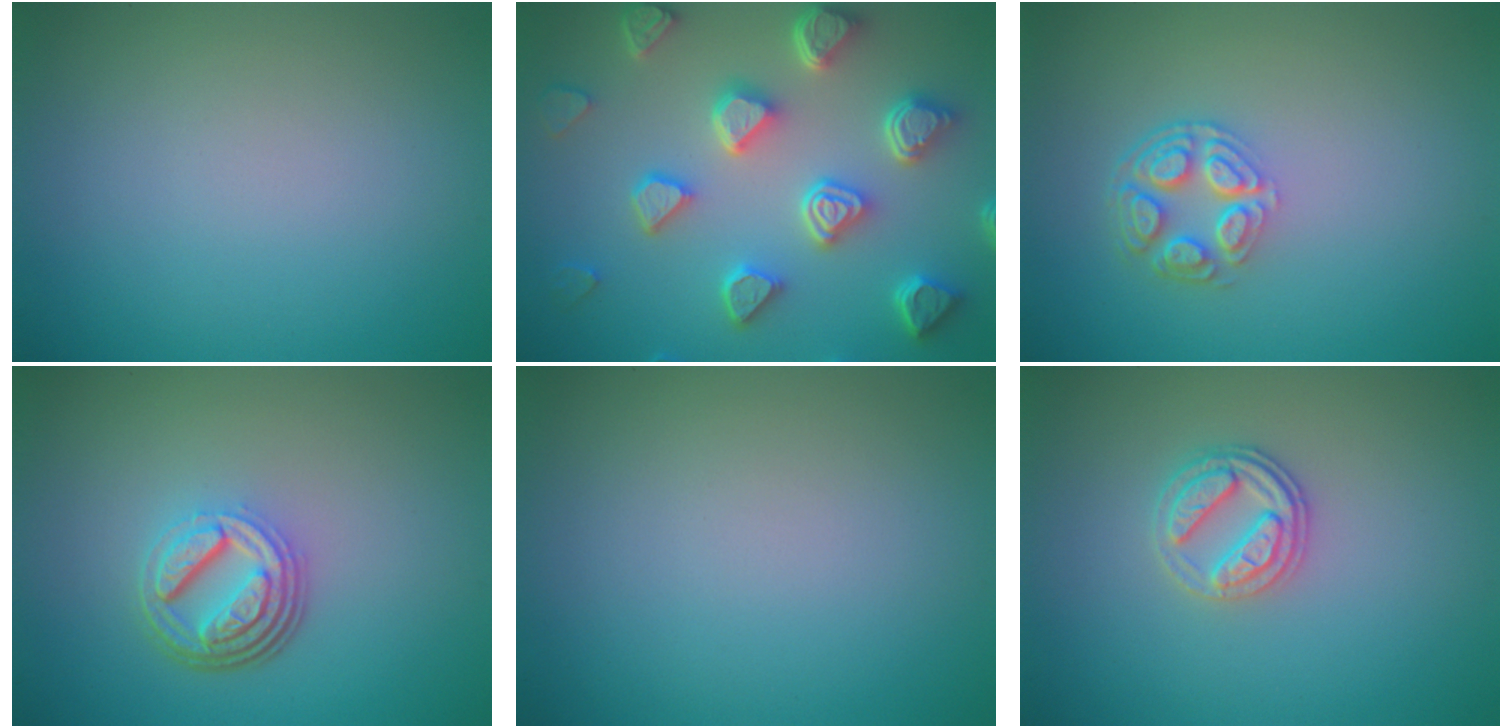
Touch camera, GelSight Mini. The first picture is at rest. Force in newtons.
{"total": 7.0, "press": 5.5, "slide": 4.3}
{"total": 3.9, "press": 2.9, "slide": 2.5}
{"total": 4.9, "press": 3.5, "slide": 3.4}
{"total": 0.0}
{"total": 2.7, "press": 2.6, "slide": 0.8}